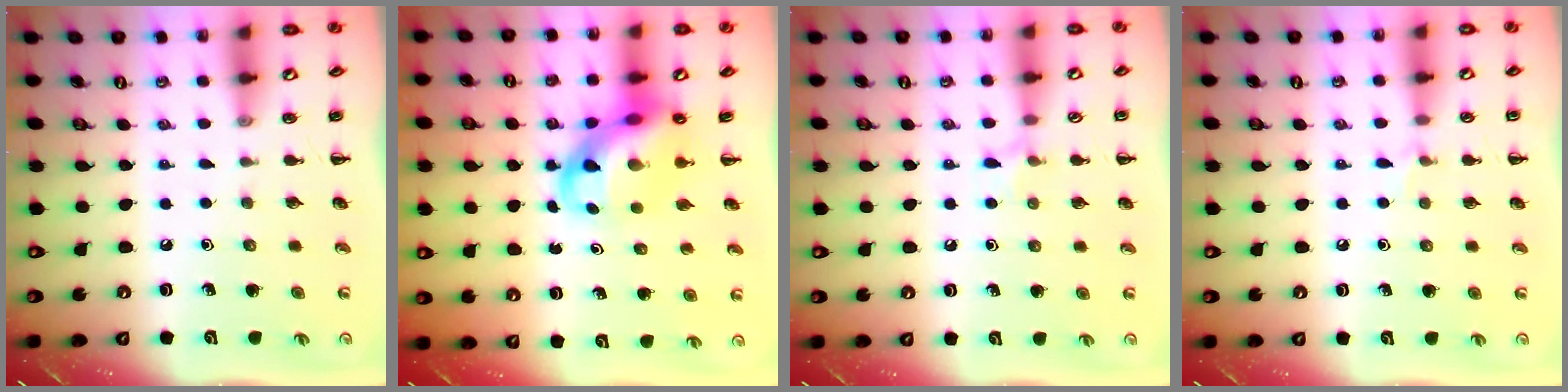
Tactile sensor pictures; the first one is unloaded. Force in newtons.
{"total": 11.4, "press": 11.0, "slide": 3.0}
{"total": 6.0, "press": 5.7, "slide": 2.0}
{"total": 4.5, "press": 4.3, "slide": 1.6}